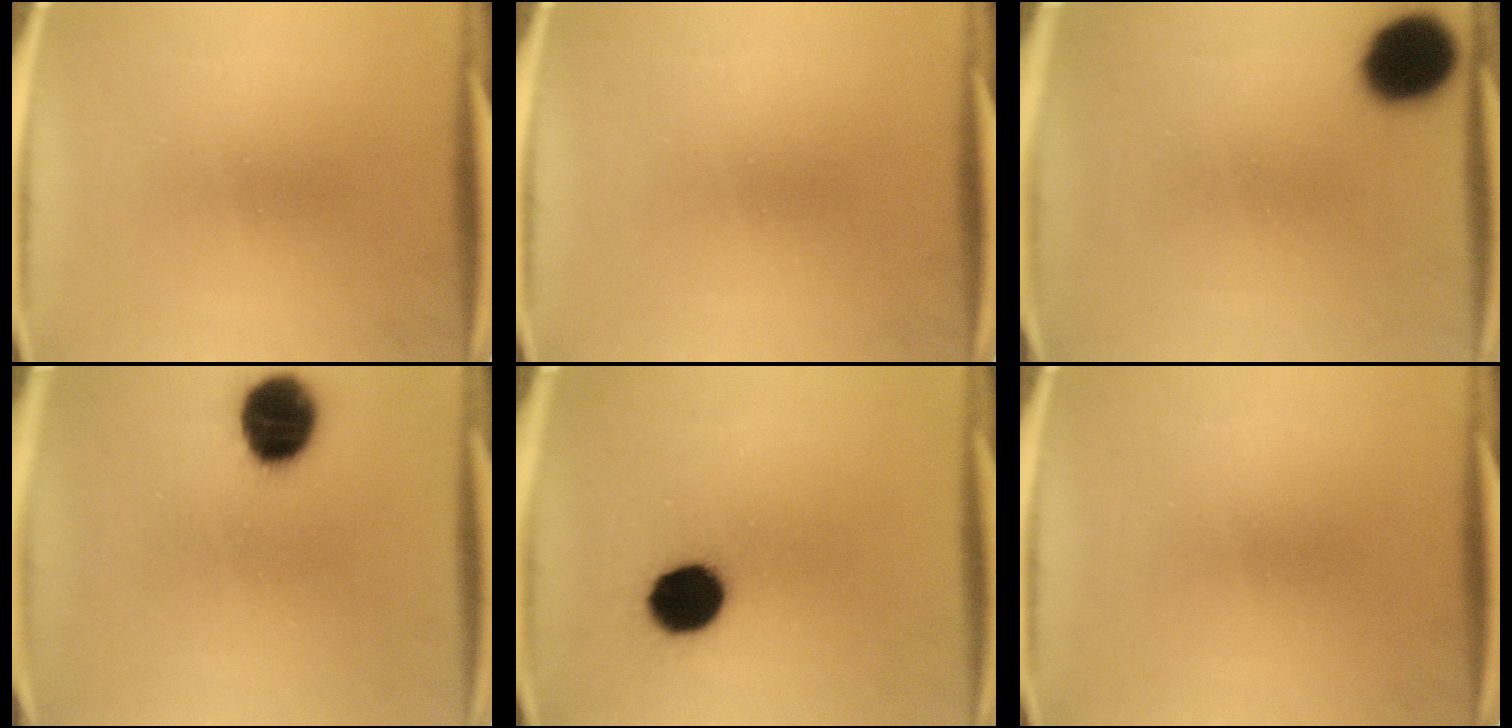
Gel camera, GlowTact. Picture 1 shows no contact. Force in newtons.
{"total": 0.0}
{"total": 13.7}
{"total": 12.3}
{"total": 11.0}
{"total": 0.0}